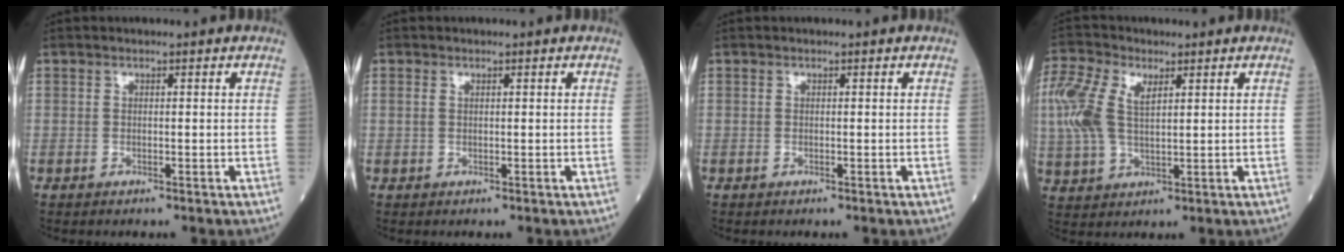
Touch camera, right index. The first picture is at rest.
{"total": 0.9, "force": [0.4, 0.5, 0.7], "torque": [-0.022, 0.008, 0.011]}
{"total": 0.0}
{"total": 12.2, "force": [3.7, 6.4, 9.8], "torque": [-0.254, 0.018, 0.074]}